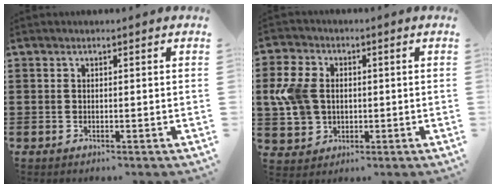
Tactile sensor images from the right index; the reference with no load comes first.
{"total": 8.4, "force": [0.6, 6.4, 5.4], "torque": [-0.164, 0.007, 0.002]}